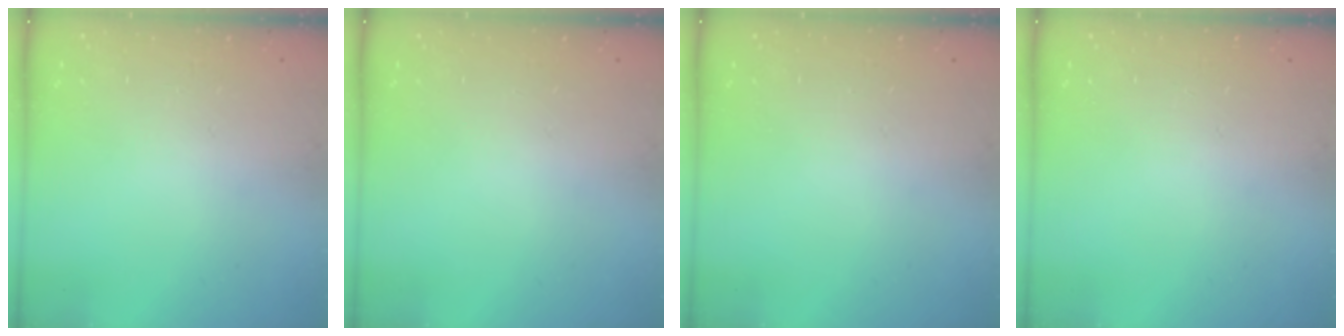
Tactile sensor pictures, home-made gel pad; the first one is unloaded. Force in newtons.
{"total": 0.0}
{"total": 0.0}
{"total": 0.0}